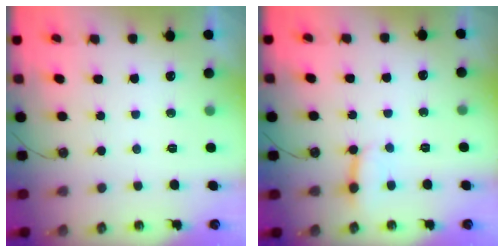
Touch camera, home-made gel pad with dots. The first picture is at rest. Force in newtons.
{"total": 3.1, "press": 3.1, "slide": 0.5}